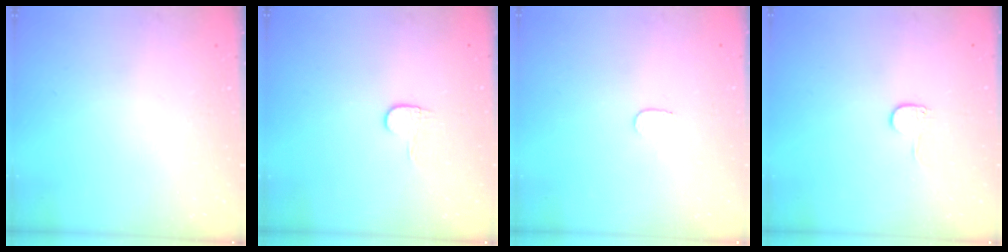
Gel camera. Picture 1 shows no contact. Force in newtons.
{"total": 3.7, "press": 3.6, "slide": 0.4}
{"total": 3.2, "press": 3.2, "slide": 0.3}
{"total": 3.9, "press": 3.9, "slide": 0.4}